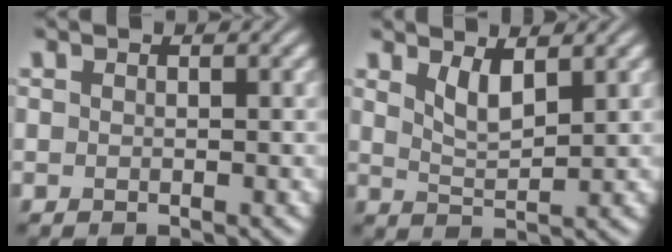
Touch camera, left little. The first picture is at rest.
{"total": 2.5, "force": [1.6, 0.7, 1.8], "torque": [-0.037, -0.009, 0.034]}